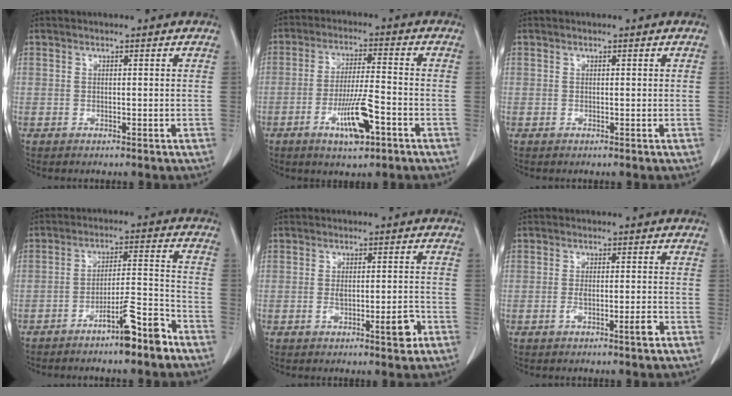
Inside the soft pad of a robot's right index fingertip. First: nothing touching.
{"total": 8.3, "force": [-3.9, 1.2, 7.3], "torque": [-0.137, -0.006, -0.064]}
{"total": 0.0}
{"total": 8.3, "force": [-5.8, 0.5, 5.9], "torque": [-0.094, 0.010, -0.096]}
{"total": 5.2, "force": [-2.0, 1.3, 4.6], "torque": [-0.072, 0.000, -0.026]}
{"total": 3.4, "force": [-1.5, 0.3, 3.0], "torque": [-0.053, -0.001, -0.025]}